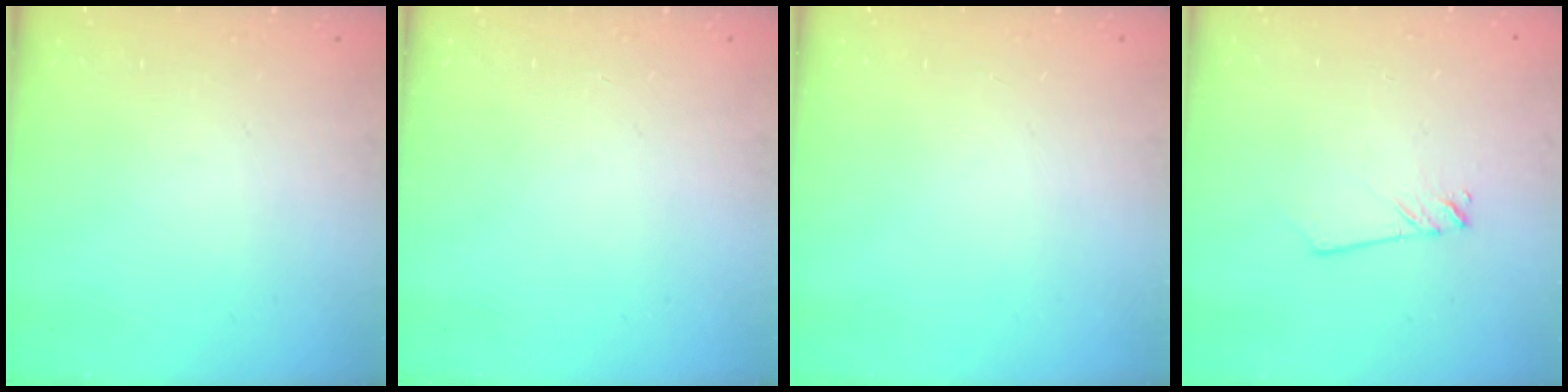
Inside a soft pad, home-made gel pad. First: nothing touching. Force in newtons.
{"total": 0.0}
{"total": 0.0}
{"total": 2.0, "press": 2.0, "slide": 0.2}